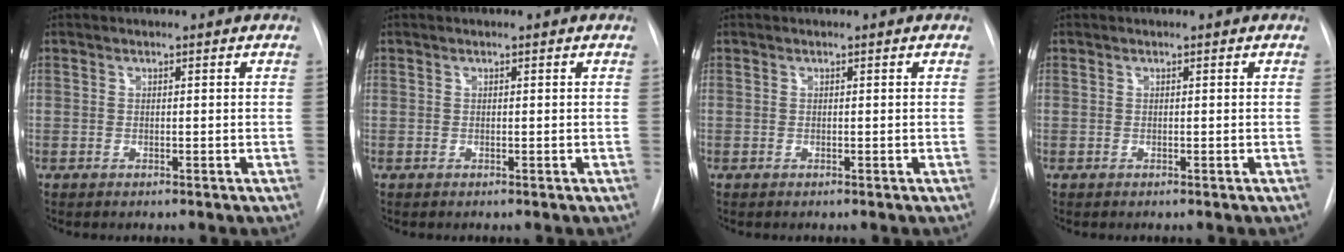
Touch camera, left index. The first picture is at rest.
{"total": 0.0}
{"total": 0.0}
{"total": 0.0}